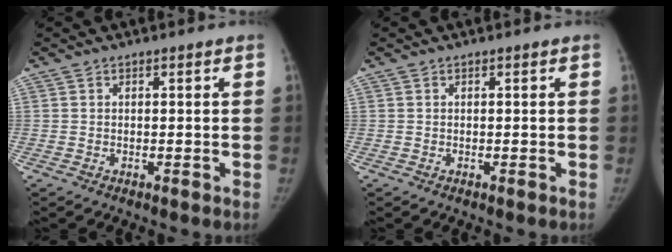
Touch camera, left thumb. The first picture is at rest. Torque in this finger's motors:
{"motor_torque": [-0.07, 0.29, -0.02, -0.37, 0.05]}